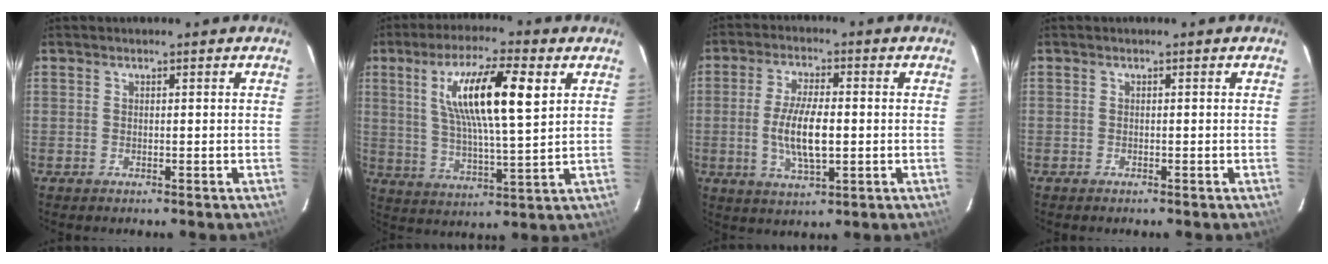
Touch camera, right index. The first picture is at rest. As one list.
[{"total": 15.3, "force": [5.3, 3.1, 14.1], "torque": [-0.251, 0.009, 0.095]}, {"total": 9.4, "force": [-1.0, 3.3, 8.8], "torque": [-0.173, -0.003, -0.017]}, {"total": 0.5, "force": [-0.5, 0.2, 0.1], "torque": [-0.002, 0.000, -0.009]}]